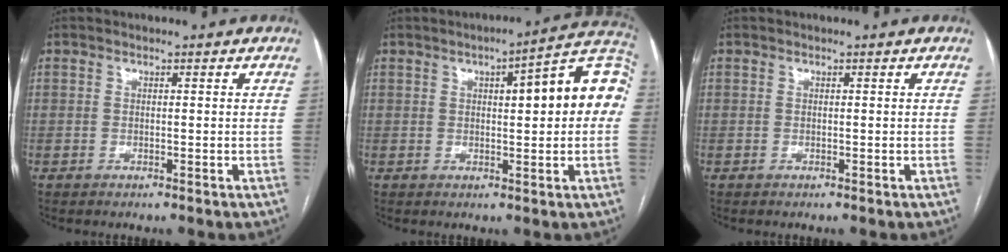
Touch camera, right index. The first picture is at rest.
{"total": 13.1, "force": [2.2, 2.8, 12.6], "torque": [-0.158, 0.040, 0.022]}
{"total": 0.0}